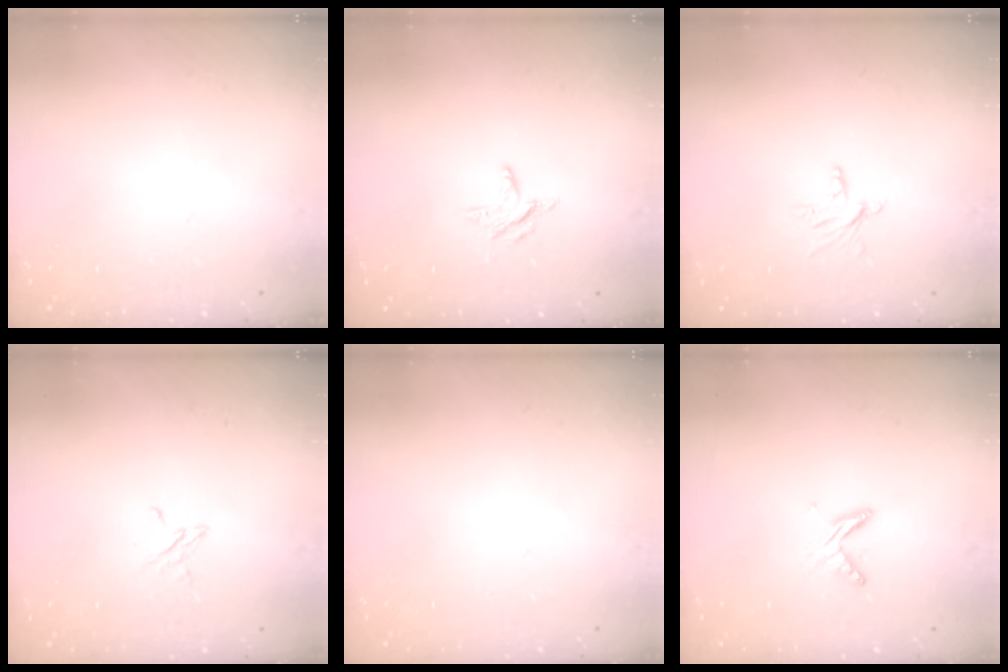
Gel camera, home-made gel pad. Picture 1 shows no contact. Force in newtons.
{"total": 5.9, "press": 5.9, "slide": 0.6}
{"total": 4.0, "press": 4.0, "slide": 0.3}
{"total": 3.1, "press": 3.1, "slide": 0.2}
{"total": 0.0}
{"total": 6.4, "press": 6.4, "slide": 0.6}